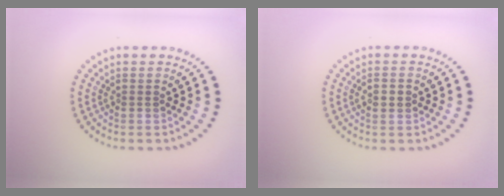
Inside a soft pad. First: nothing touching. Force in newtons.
{"total": 1.4, "press": 1.4, "slide": 0.0}